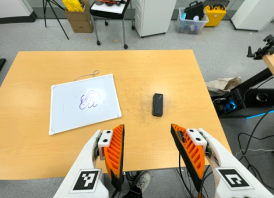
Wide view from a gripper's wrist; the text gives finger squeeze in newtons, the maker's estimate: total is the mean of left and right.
{"total": 0.0}